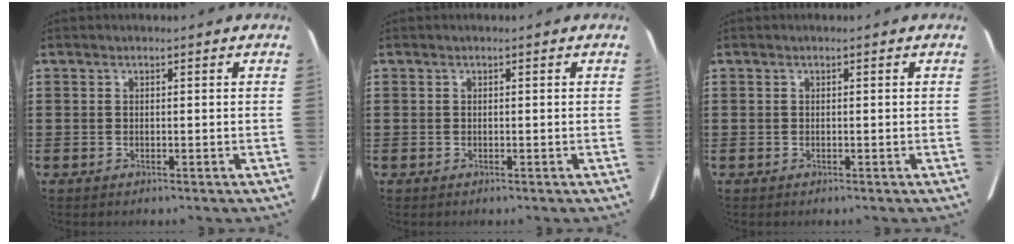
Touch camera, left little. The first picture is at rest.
{"total": 0.0}
{"total": 0.0}